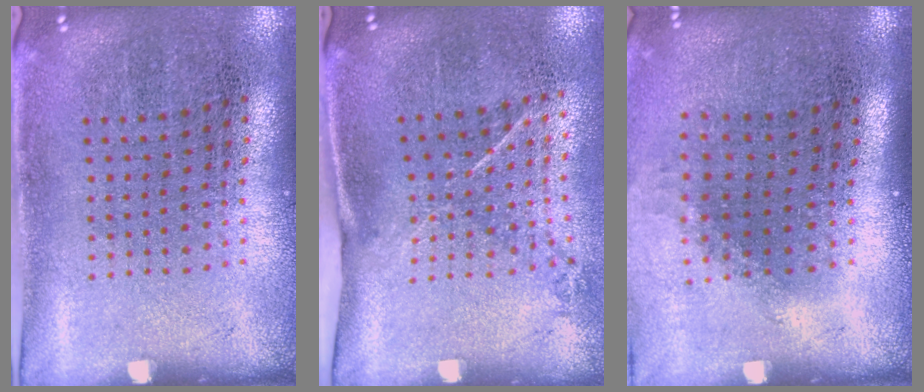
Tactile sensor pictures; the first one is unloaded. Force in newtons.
{"total": 1.5, "press": 1.0, "slide": 1.1}
{"total": 1.1, "press": 0.9, "slide": 0.7}